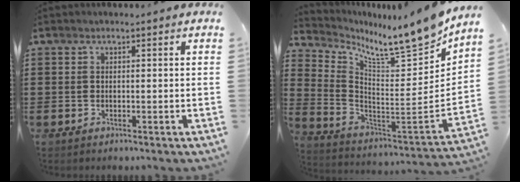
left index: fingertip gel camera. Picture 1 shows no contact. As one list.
[{"total": 9.5, "force": [8.4, -0.2, 4.4], "torque": [-0.086, -0.092, 0.131]}]